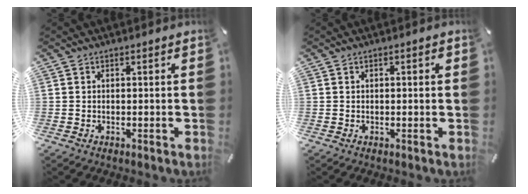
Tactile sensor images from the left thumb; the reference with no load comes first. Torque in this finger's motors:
{"motor_torque": [0.06, -0.18, 0.21, 0.16, 0.01]}